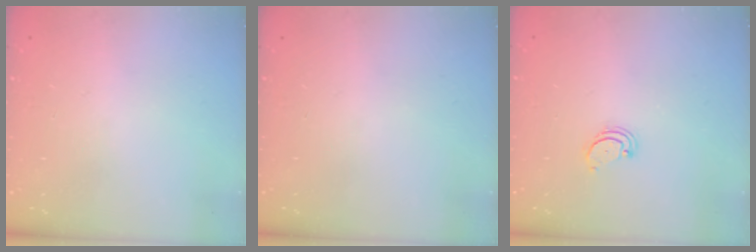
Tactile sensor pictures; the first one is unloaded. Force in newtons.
{"total": 0.0}
{"total": 2.6, "press": 2.5, "slide": 0.5}